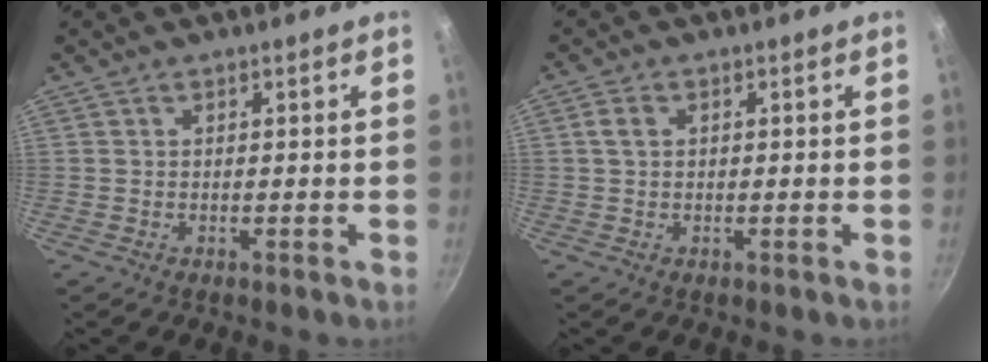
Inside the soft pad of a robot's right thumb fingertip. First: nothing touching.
{"total": 2.1, "force": [0.3, 1.7, 1.2], "torque": [-0.015, 0.004, 0.004]}